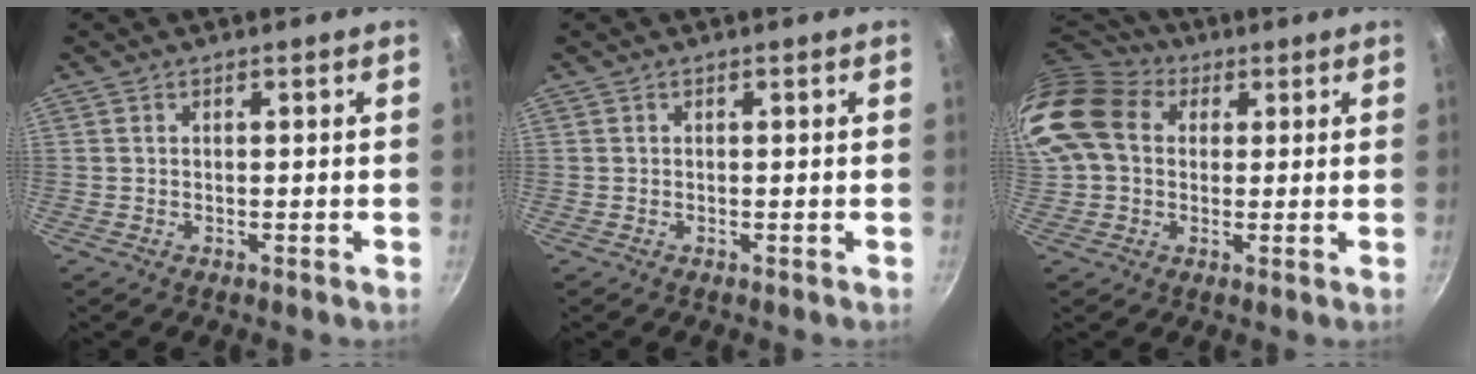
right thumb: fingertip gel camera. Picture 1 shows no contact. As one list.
[{"total": 0.0}, {"total": 16.6, "force": [4.3, 12.8, 9.7], "torque": [-0.199, 0.028, 0.066]}]